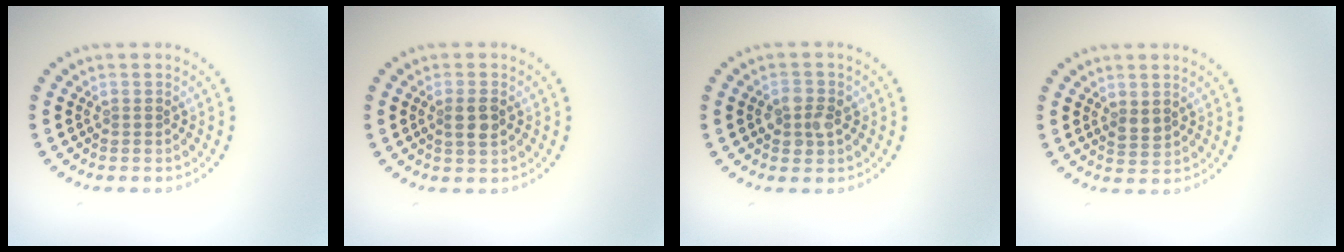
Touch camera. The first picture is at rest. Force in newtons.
{"total": 2.0, "press": 1.9, "slide": 0.6}
{"total": 2.3, "press": 2.2, "slide": 0.3}
{"total": 1.2, "press": 1.1, "slide": 0.4}